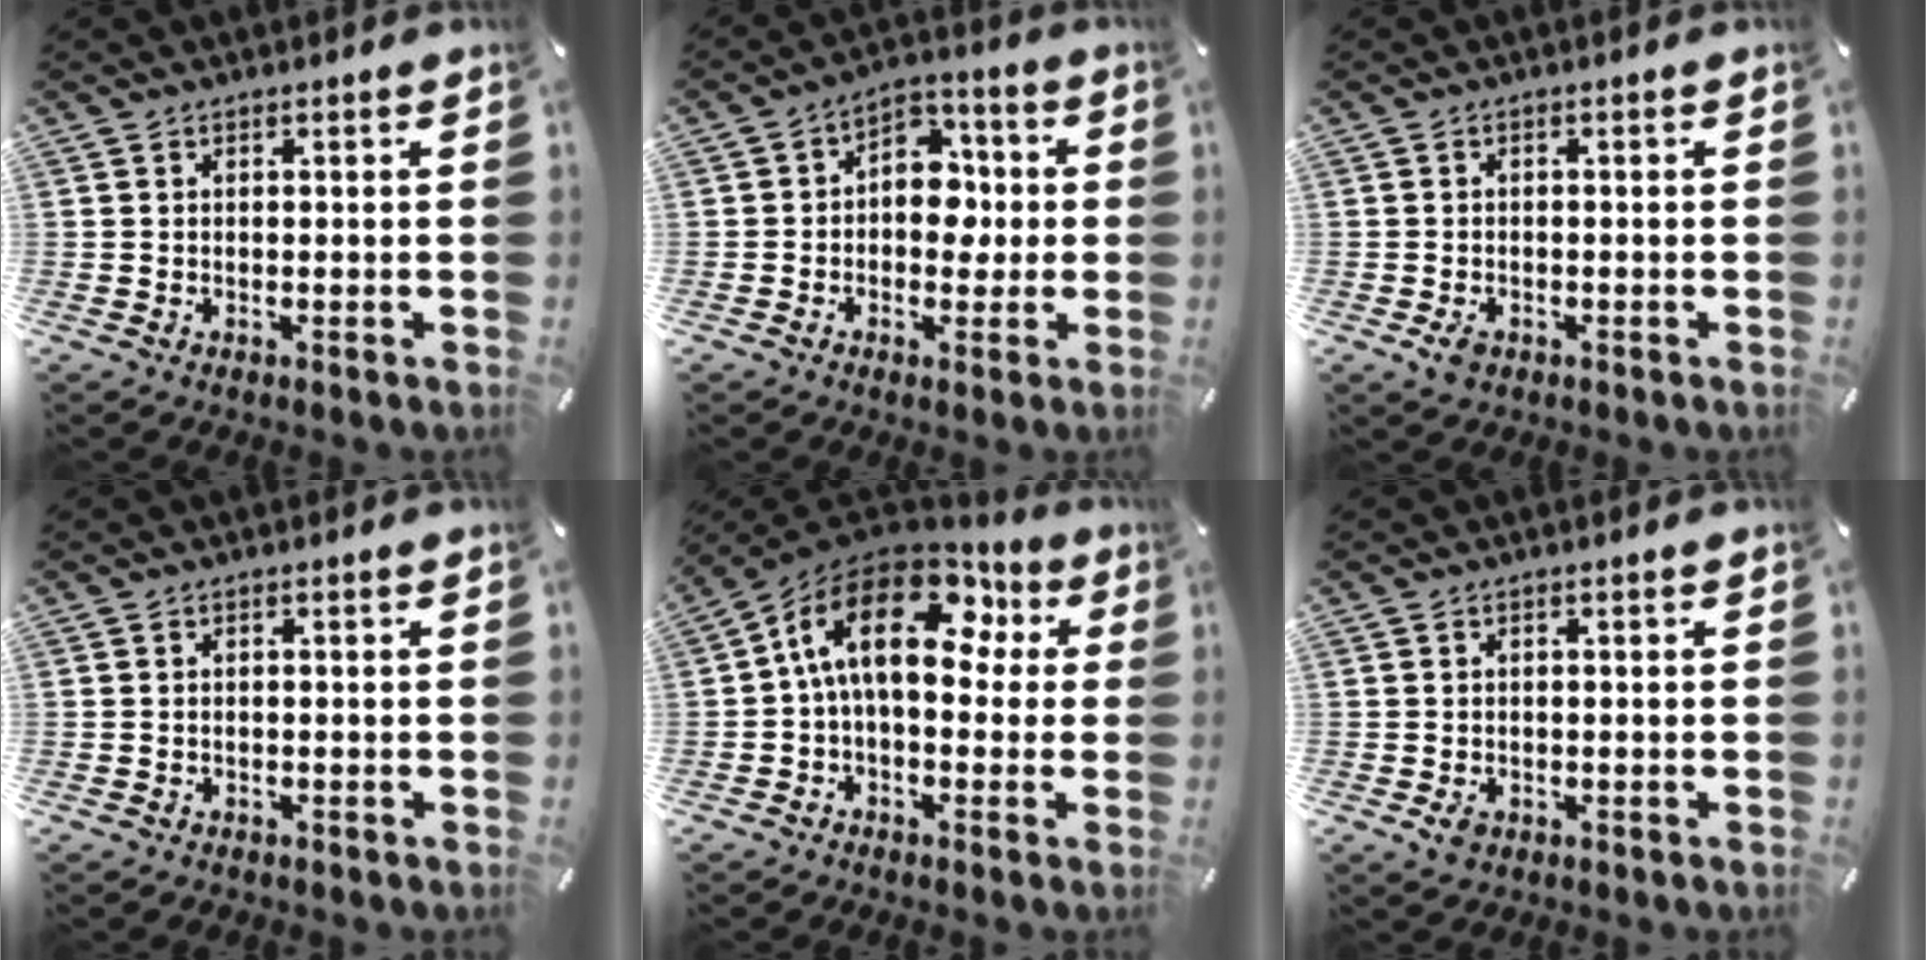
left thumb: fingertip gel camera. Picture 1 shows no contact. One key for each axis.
{"total": 9.0, "fx": -0.3, "fy": 7.2, "fz": 5.4, "tx": -0.075, "ty": 0.007, "tz": -0.007}
{"total": 2.6, "fx": -1.2, "fy": 1.9, "fz": 1.4, "tx": -0.030, "ty": 0.003, "tz": -0.024}
{"total": 0.9, "fx": -0.6, "fy": 0.6, "fz": 0.2, "tx": -0.003, "ty": 0.003, "tz": -0.015}
{"total": 17.8, "fx": 4.3, "fy": 10.2, "fz": 14.0, "tx": -0.272, "ty": -0.006, "tz": 0.067}
{"total": 2.4, "fx": -1.0, "fy": 1.9, "fz": 1.2, "tx": -0.019, "ty": 0.004, "tz": -0.017}